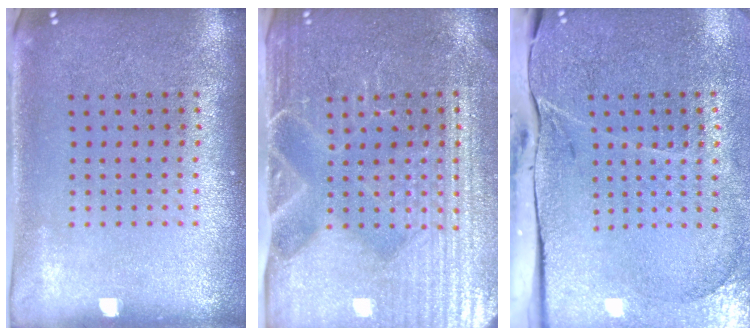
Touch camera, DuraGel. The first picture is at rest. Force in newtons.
{"total": 4.7, "press": 4.4, "slide": 1.8}
{"total": 3.9, "press": 3.3, "slide": 2.0}